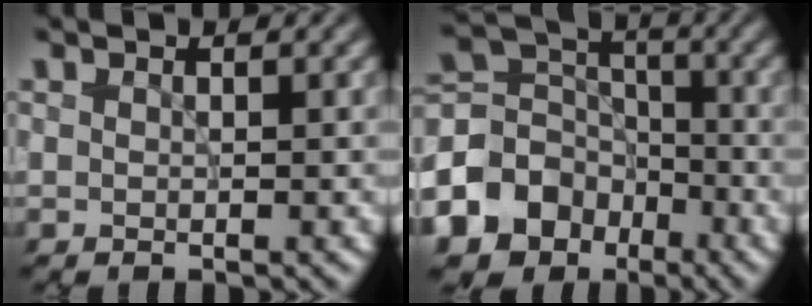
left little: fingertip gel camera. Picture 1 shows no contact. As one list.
[{"total": 8.5, "force": [-4.2, 6.7, 3.1], "torque": [-0.076, 0.003, -0.096]}]